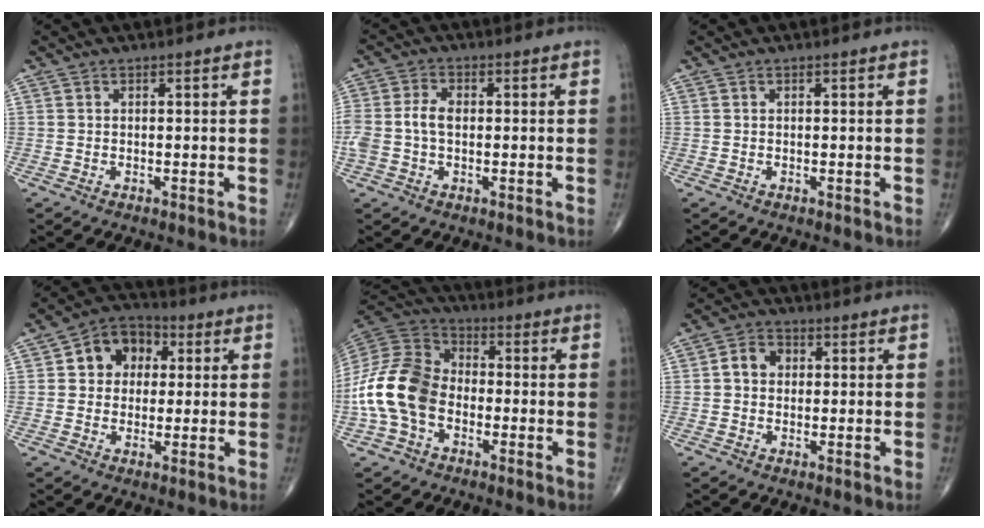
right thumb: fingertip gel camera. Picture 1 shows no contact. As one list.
[{"total": 6.1, "force": [-0.3, 4.0, 4.6], "torque": [-0.115, 0.019, -0.005]}, {"total": 0.0}, {"total": 9.6, "force": [2.2, 7.7, 5.3], "torque": [-0.046, 0.014, 0.024]}, {"total": 15.9, "force": [-3.4, 11.3, 10.7], "torque": [-0.211, 0.038, -0.075]}, {"total": 4.5, "force": [0.4, 3.7, 2.5], "torque": [-0.030, 0.014, 0.000]}]